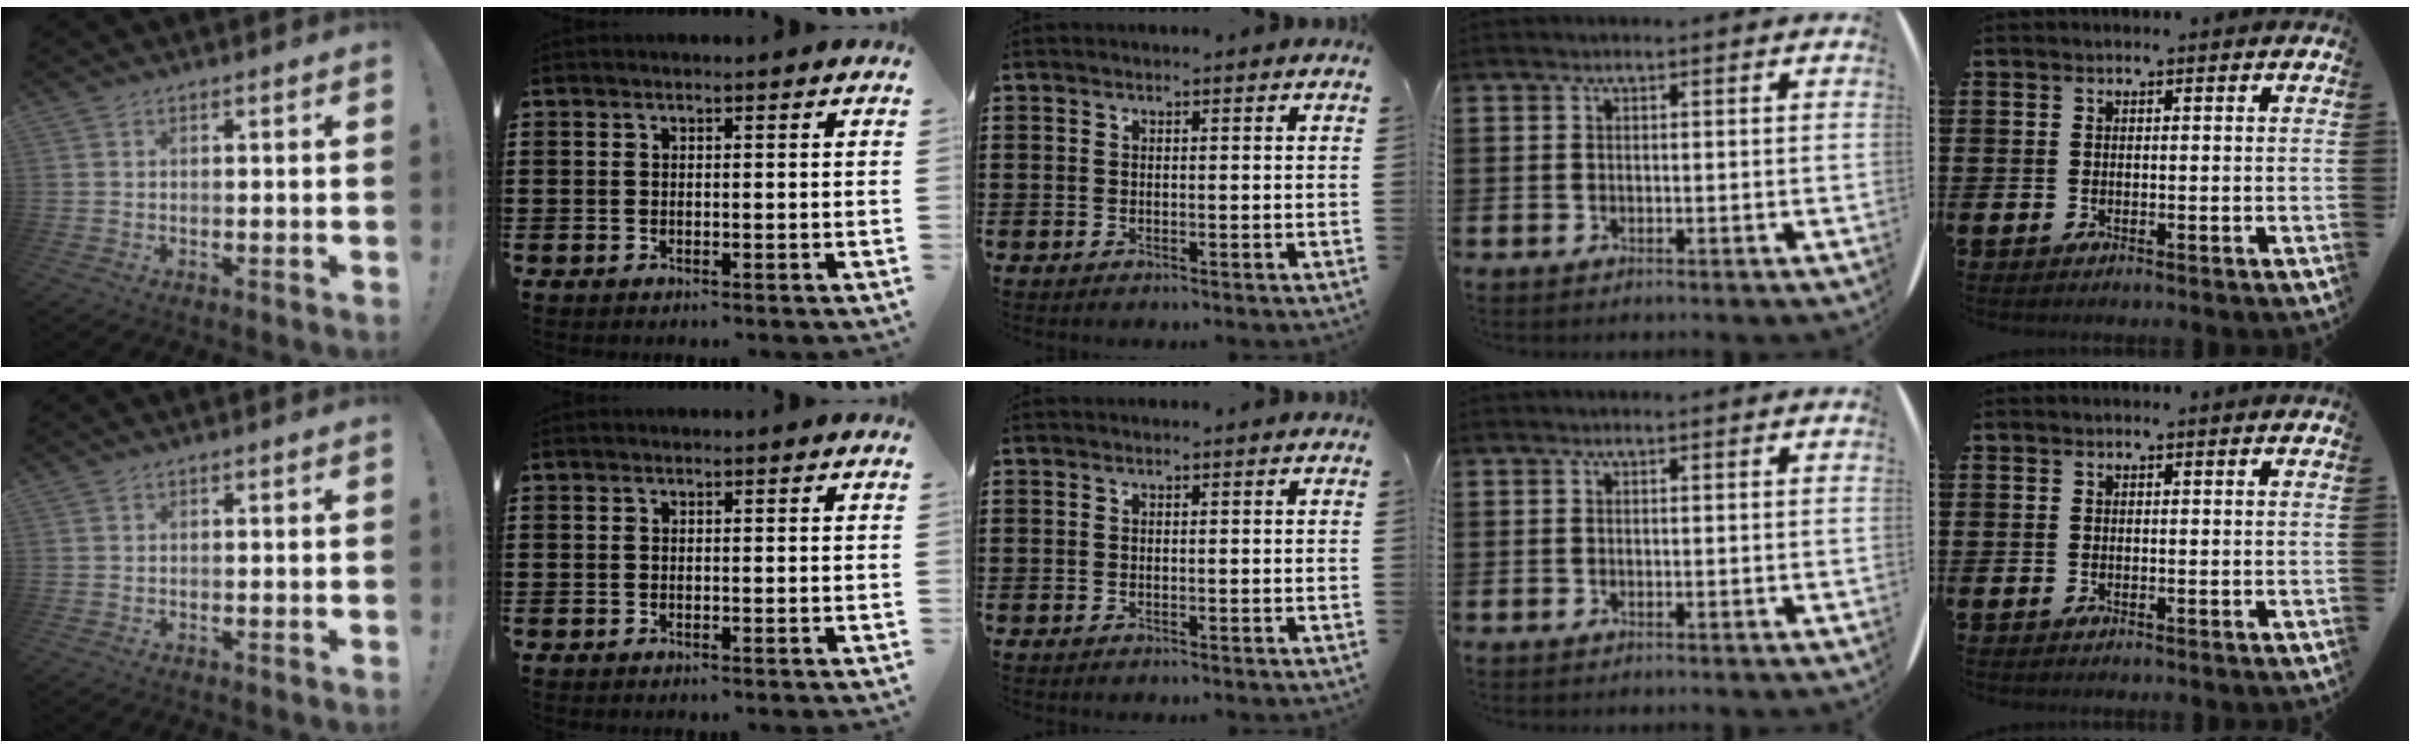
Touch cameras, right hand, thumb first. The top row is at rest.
{}